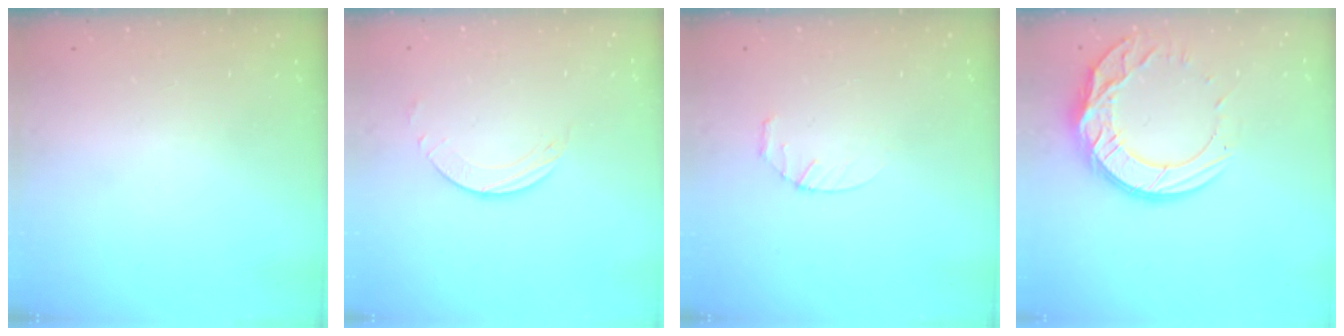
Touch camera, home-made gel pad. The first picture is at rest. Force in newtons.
{"total": 2.0, "press": 1.9, "slide": 0.3}
{"total": 2.8, "press": 2.8, "slide": 0.4}
{"total": 15.5, "press": 15.5, "slide": 1.1}